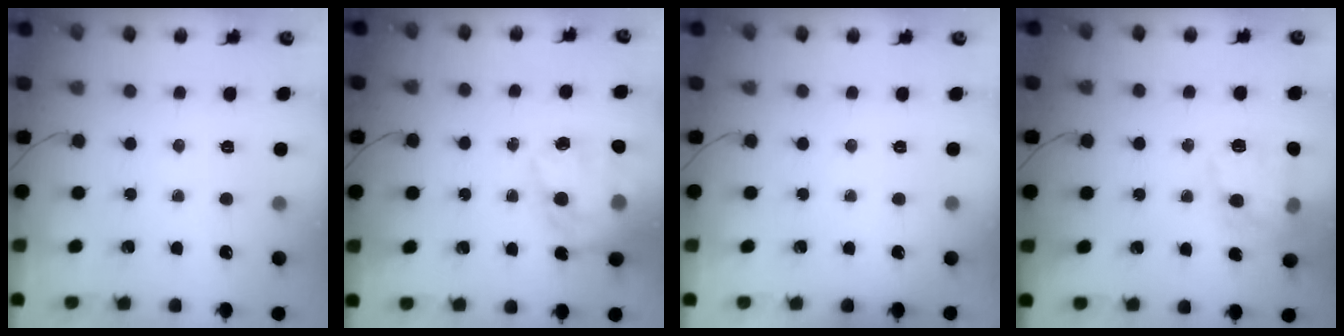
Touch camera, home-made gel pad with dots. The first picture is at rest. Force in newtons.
{"total": 18.2, "press": 17.8, "slide": 3.9}
{"total": 1.8, "press": 1.7, "slide": 0.3}
{"total": 14.8, "press": 14.8, "slide": 0.7}